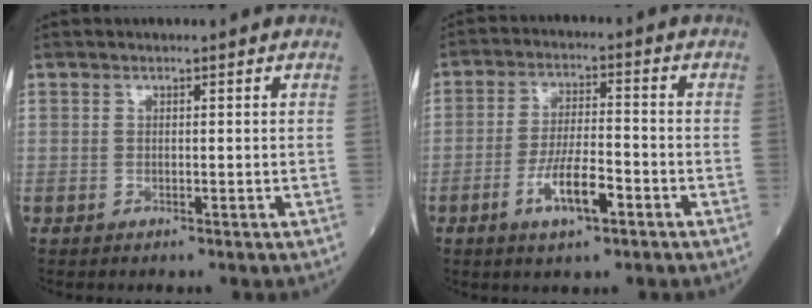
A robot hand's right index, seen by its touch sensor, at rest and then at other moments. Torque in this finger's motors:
{"motor_torque": [0.78, 0.03, 0.47, 0.12]}